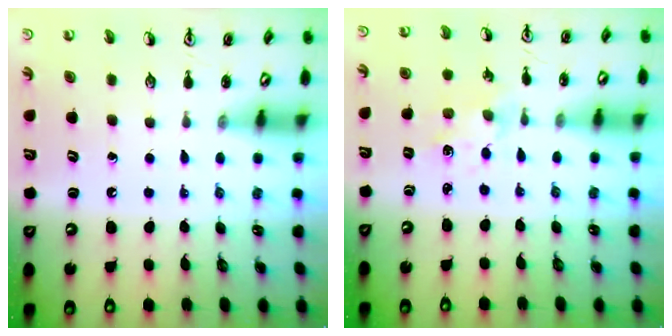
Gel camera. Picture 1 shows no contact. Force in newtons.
{"total": 1.5, "press": 1.5, "slide": 0.3}